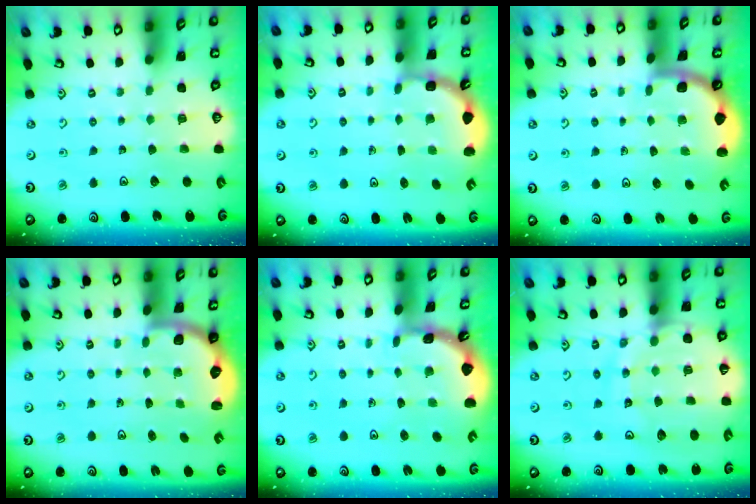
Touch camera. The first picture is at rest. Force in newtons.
{"total": 2.8, "press": 2.8, "slide": 0.6}
{"total": 1.8, "press": 1.8, "slide": 0.1}
{"total": 2.3, "press": 2.0, "slide": 1.3}
{"total": 1.6, "press": 1.6, "slide": 0.1}
{"total": 14.8, "press": 14.7, "slide": 1.8}